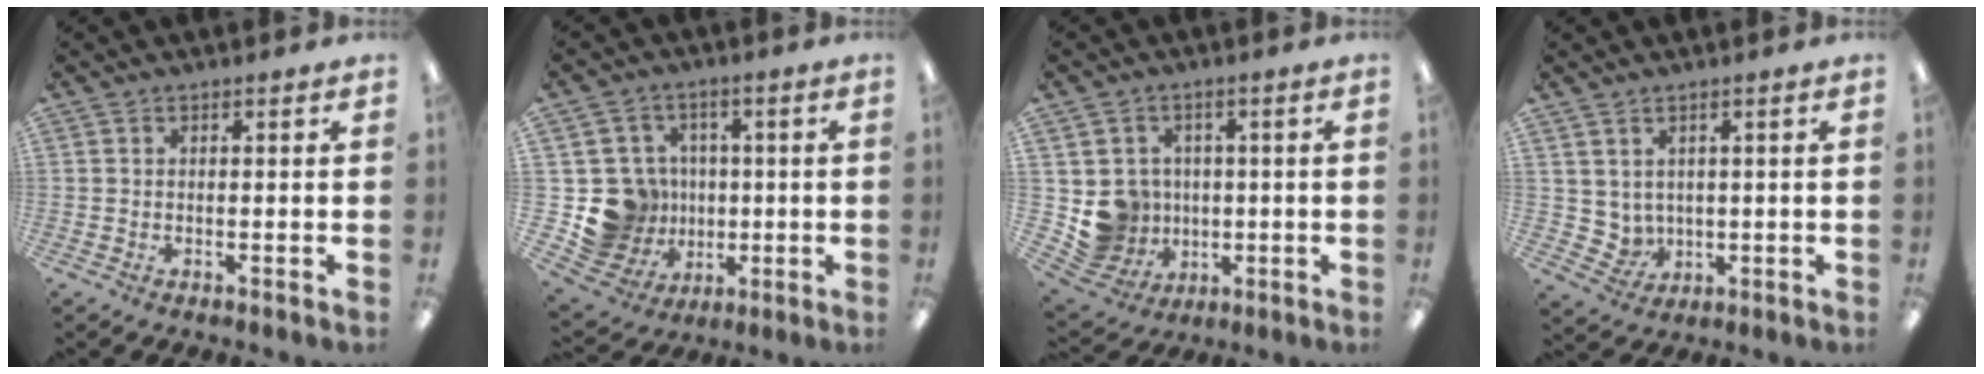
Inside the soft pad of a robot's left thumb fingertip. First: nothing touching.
{"total": 13.7, "force": [-0.8, 13.2, 3.8], "torque": [-0.099, 0.008, 0.005]}
{"total": 7.8, "force": [0.6, 7.8, 0.8], "torque": [-0.041, -0.004, 0.024]}
{"total": 3.9, "force": [2.6, 3.0, 0.4], "torque": [-0.022, -0.012, 0.052]}